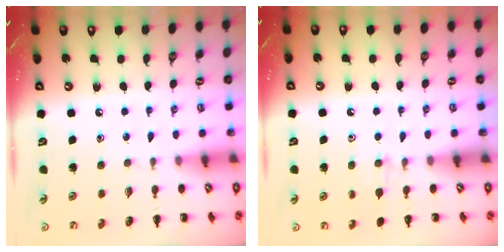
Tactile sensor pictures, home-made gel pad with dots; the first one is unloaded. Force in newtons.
{"total": 5.7, "press": 5.5, "slide": 1.8}